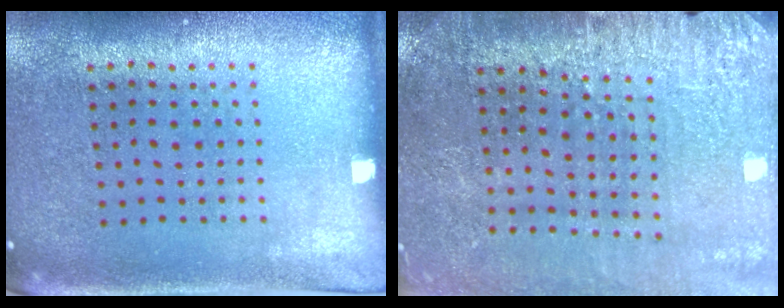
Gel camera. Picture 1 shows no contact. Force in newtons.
{"total": 2.9, "press": 2.9, "slide": 0.2}